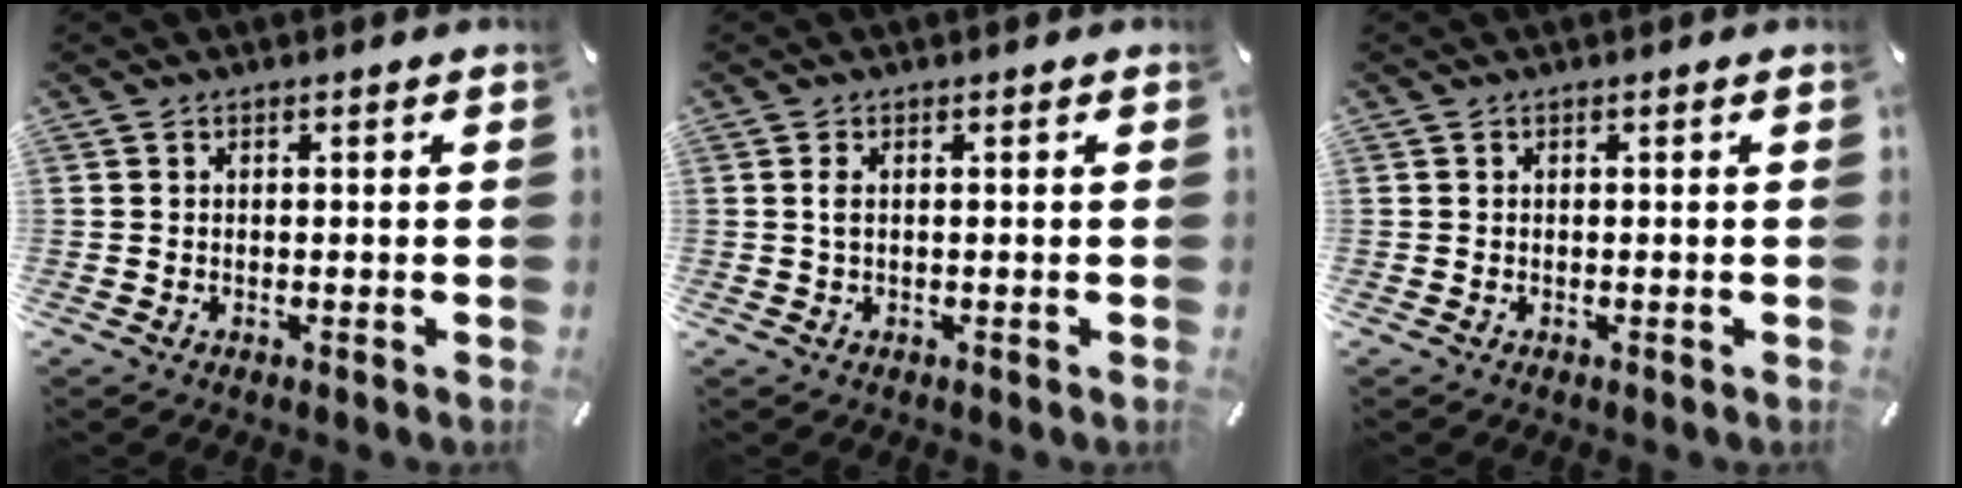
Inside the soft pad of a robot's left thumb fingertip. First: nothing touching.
{"total": 1.4, "force": [0.2, 0.5, 1.4], "torque": [-0.027, 0.002, 0.001]}
{"total": 0.0}